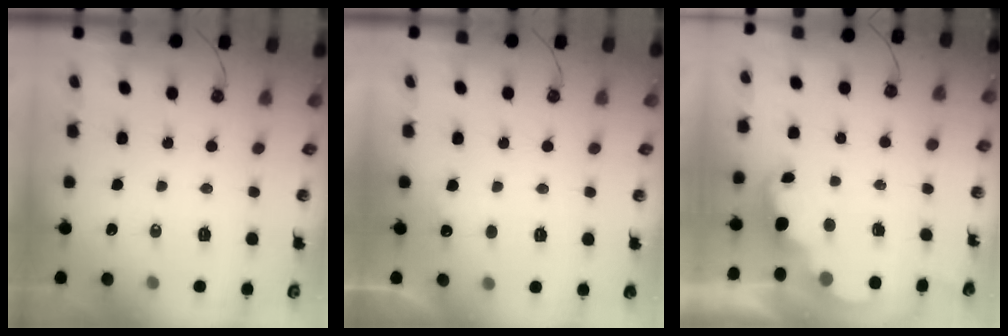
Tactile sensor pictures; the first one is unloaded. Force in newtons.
{"total": 5.2, "press": 5.0, "slide": 1.3}
{"total": 2.6, "press": 2.5, "slide": 0.6}